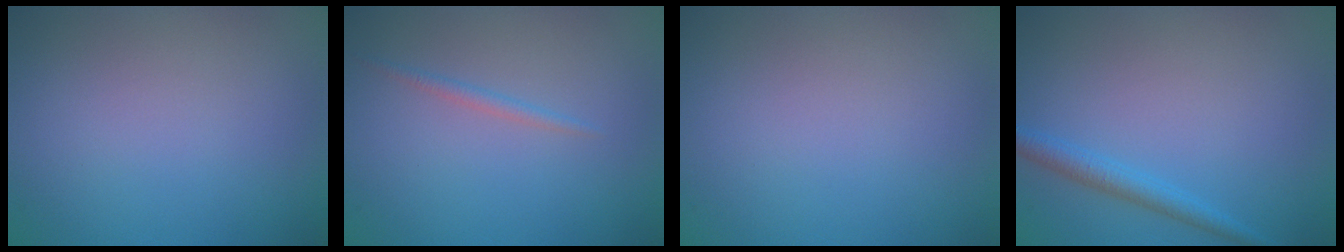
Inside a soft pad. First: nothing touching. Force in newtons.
{"total": 0.8, "press": 0.8, "slide": 0.0}
{"total": 0.0}
{"total": 1.9, "press": 1.9, "slide": 0.1}